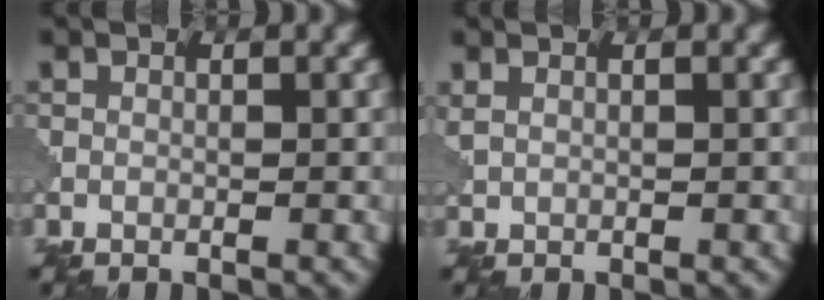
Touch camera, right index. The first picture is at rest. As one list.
[{"total": 1.1, "force": [0.6, 0.7, 0.5], "torque": [-0.011, 0.006, 0.015]}]